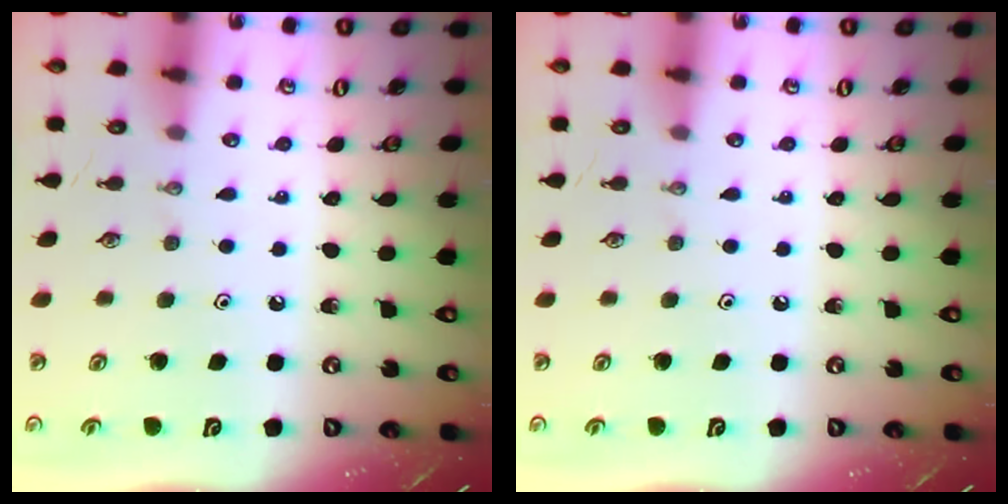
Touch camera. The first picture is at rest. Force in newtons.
{"total": 0.0}